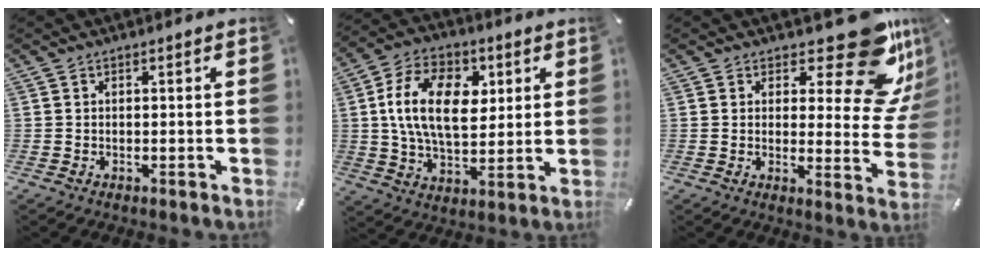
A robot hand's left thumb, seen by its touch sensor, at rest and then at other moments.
{"total": 16.4, "force": [3.5, 10.5, 12.1], "torque": [-0.221, 0.017, 0.062]}
{"total": 18.4, "force": [10.9, 6.9, 13.2], "torque": [-0.151, -0.088, 0.178]}